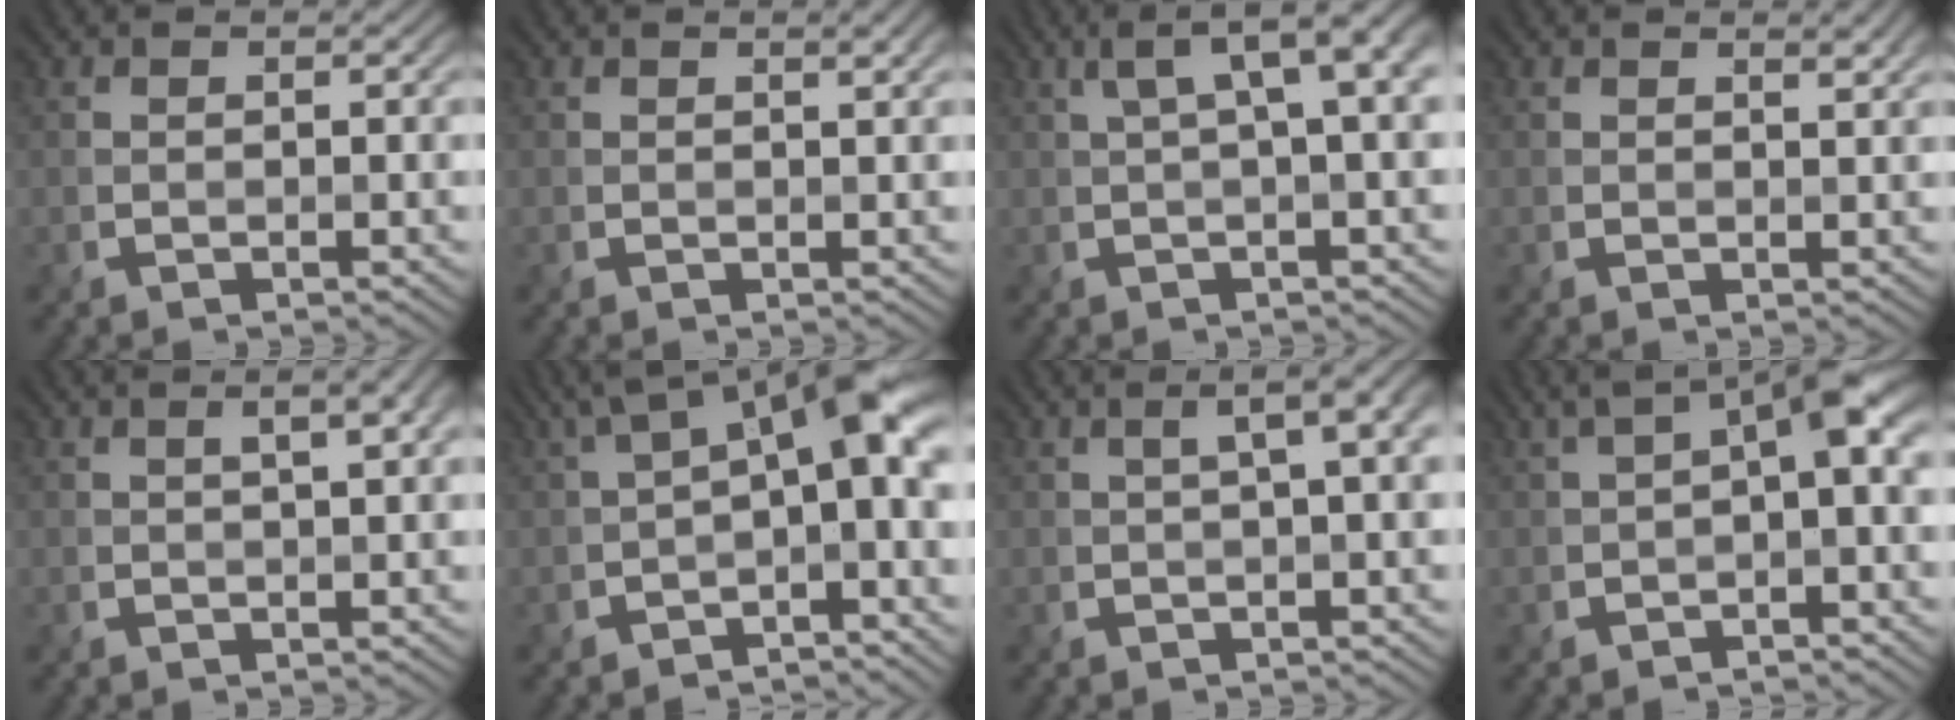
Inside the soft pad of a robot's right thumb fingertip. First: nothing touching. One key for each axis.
{"total": 1.2, "fx": 0.8, "fy": 0.1, "fz": 0.9, "tx": -0.016, "ty": 0.001, "tz": 0.012}
{"total": 6.9, "fx": 2.2, "fy": 1.7, "fz": 6.4, "tx": -0.084, "ty": 0.031, "tz": 0.035}
{"total": 1.5, "fx": 1.1, "fy": 0.3, "fz": 1.0, "tx": -0.017, "ty": -0.003, "tz": 0.018}
{"total": 3.2, "fx": 1.2, "fy": 0.8, "fz": 2.9, "tx": -0.039, "ty": 0.008, "tz": 0.014}
{"total": 10.2, "fx": 0.8, "fy": 4.0, "fz": 9.3, "tx": -0.144, "ty": 0.010, "tz": 0.006}
{"total": 4.9, "fx": 1.2, "fy": 1.2, "fz": 4.6, "tx": -0.061, "ty": 0.022, "tz": 0.017}
{"total": 5.7, "fx": 0.7, "fy": 1.5, "fz": 5.4, "tx": -0.084, "ty": 0.012, "tz": 0.007}